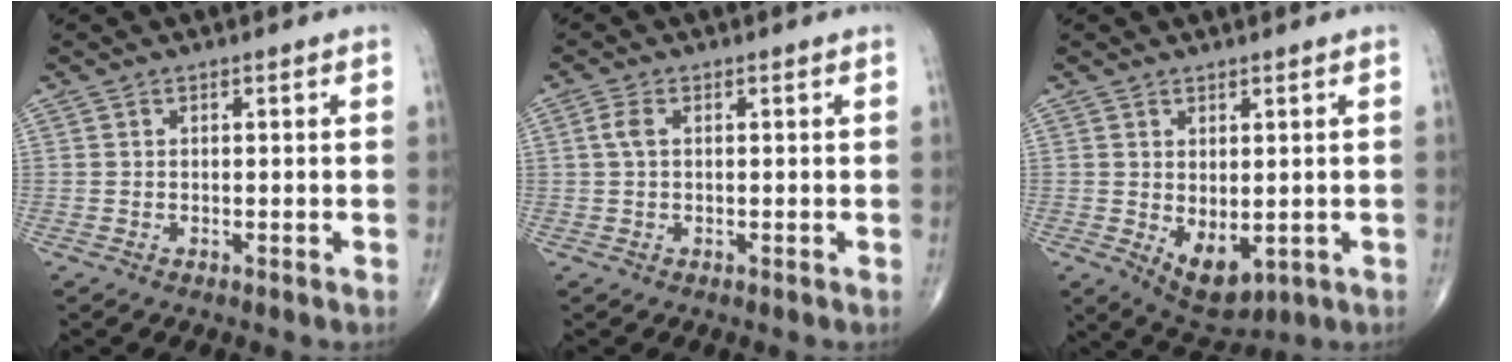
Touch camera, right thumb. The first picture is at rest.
{"total": 2.2, "force": [0.4, 1.2, 1.8], "torque": [-0.047, 0.009, 0.007]}
{"total": 7.1, "force": [-1.1, 3.9, 5.8], "torque": [-0.076, -0.008, 0.004]}